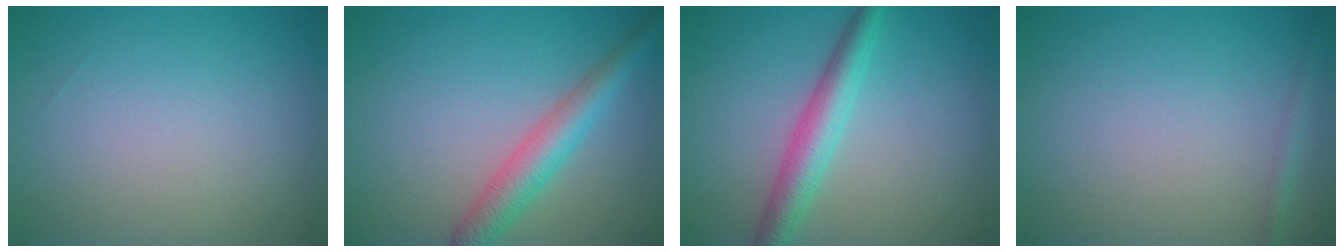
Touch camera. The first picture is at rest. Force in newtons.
{"total": 3.9, "press": 3.9, "slide": 0.1}
{"total": 3.9, "press": 3.9, "slide": 0.1}
{"total": 1.1, "press": 1.1, "slide": 0.1}